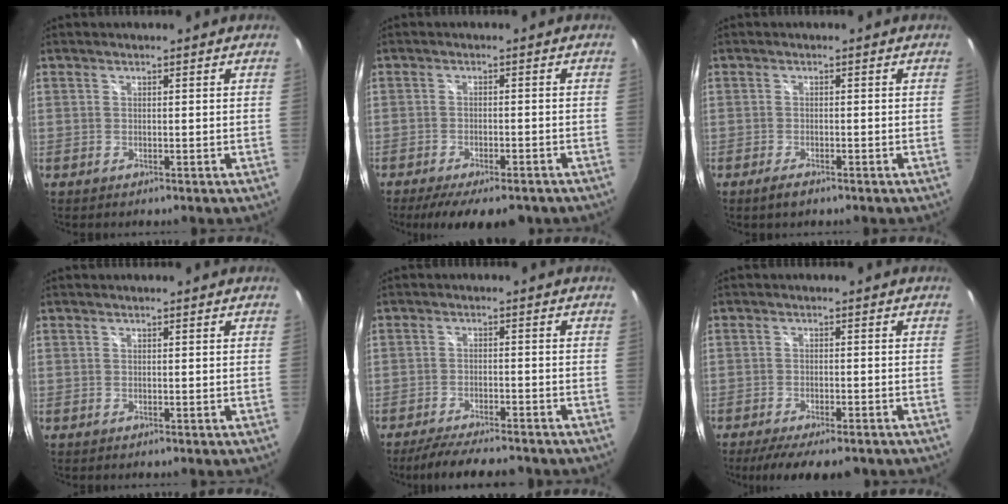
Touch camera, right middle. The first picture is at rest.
{"total": 11.1, "force": [-8.8, 3.3, 6.0], "torque": [-0.122, -0.032, -0.131]}
{"total": 2.2, "force": [-1.6, 0.7, 1.4], "torque": [-0.032, -0.006, -0.031]}
{"total": 0.0}
{"total": 10.2, "force": [-8.9, 2.0, 4.6], "torque": [-0.104, -0.016, -0.141]}
{"total": 10.8, "force": [-8.6, 3.0, 5.8], "torque": [-0.120, -0.031, -0.130]}